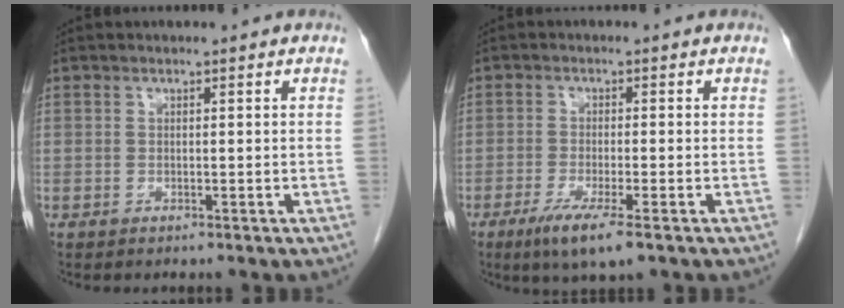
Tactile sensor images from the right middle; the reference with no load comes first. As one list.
[{"total": 6.0, "force": [-3.5, 0.4, 4.8], "torque": [-0.092, -0.018, -0.059]}]